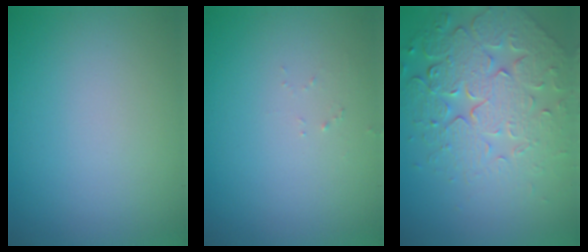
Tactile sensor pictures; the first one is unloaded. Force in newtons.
{"total": 0.7, "press": 0.7, "slide": 0.1}
{"total": 8.0, "press": 5.8, "slide": 5.5}